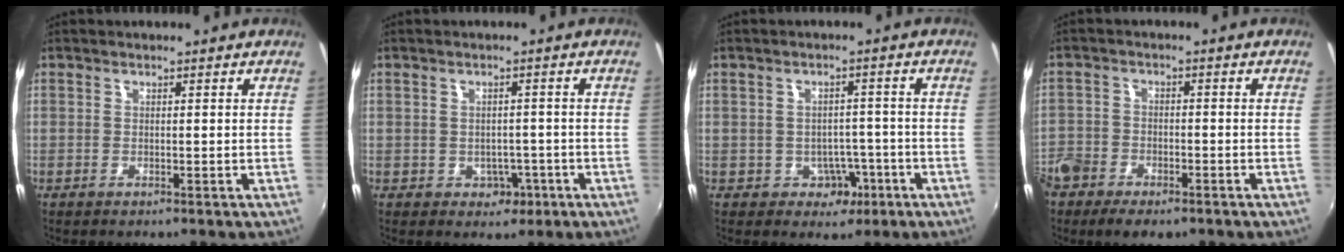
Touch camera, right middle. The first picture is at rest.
{"total": 3.6, "force": [-1.3, 3.2, 1.1], "torque": [-0.024, 0.004, -0.008]}
{"total": 4.6, "force": [-2.1, 3.9, 1.4], "torque": [-0.033, 0.009, -0.016]}
{"total": 9.9, "force": [-6.5, 6.0, 4.5], "torque": [-0.129, -0.015, -0.122]}